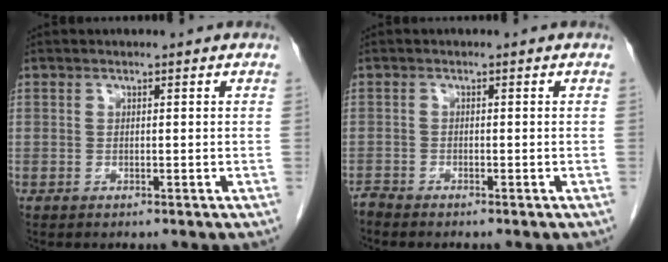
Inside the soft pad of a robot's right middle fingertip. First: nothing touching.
{"total": 1.0, "force": [-1.0, -0.1, -0.1], "torque": [-0.001, -0.005, -0.021]}